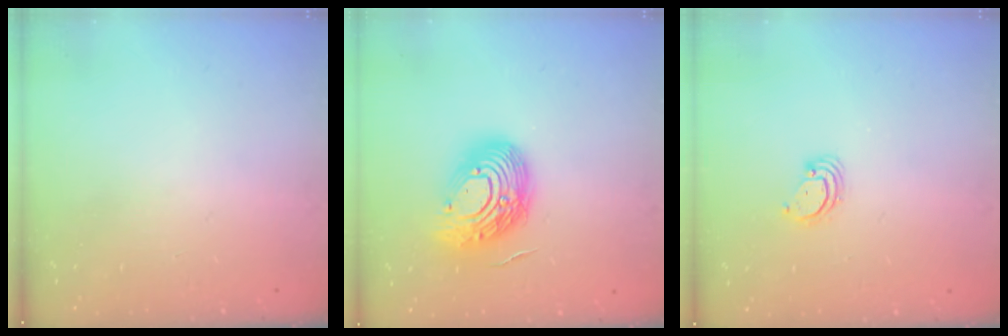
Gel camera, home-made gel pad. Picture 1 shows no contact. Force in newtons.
{"total": 16.2, "press": 16.1, "slide": 1.8}
{"total": 2.9, "press": 2.9, "slide": 0.3}